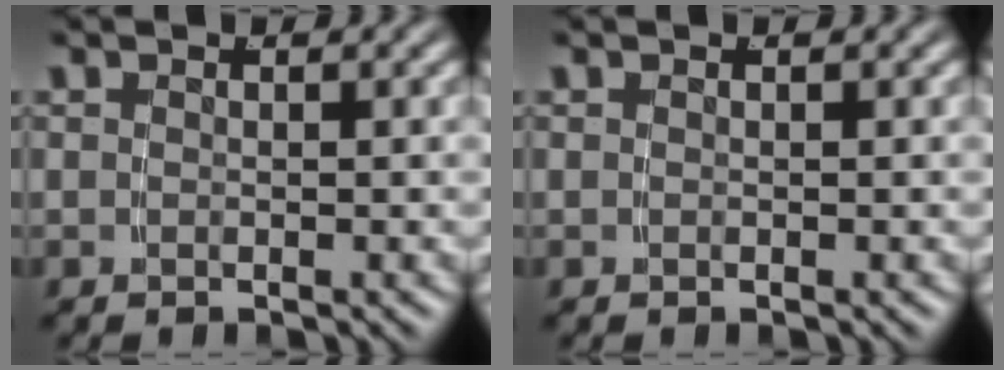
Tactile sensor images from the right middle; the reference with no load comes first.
{"total": 0.0}